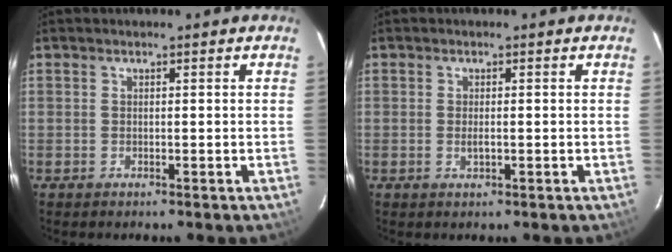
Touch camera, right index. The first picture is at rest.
{"total": 1.5, "force": [-0.3, 0.5, 1.4], "torque": [-0.028, -0.001, -0.004]}